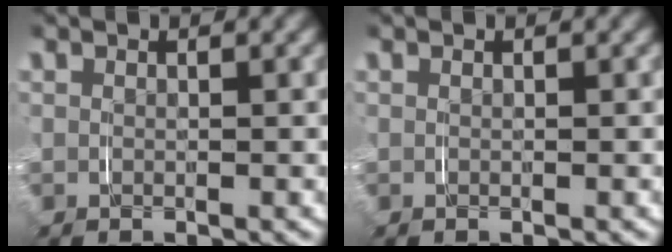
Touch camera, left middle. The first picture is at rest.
{"total": 0.0}